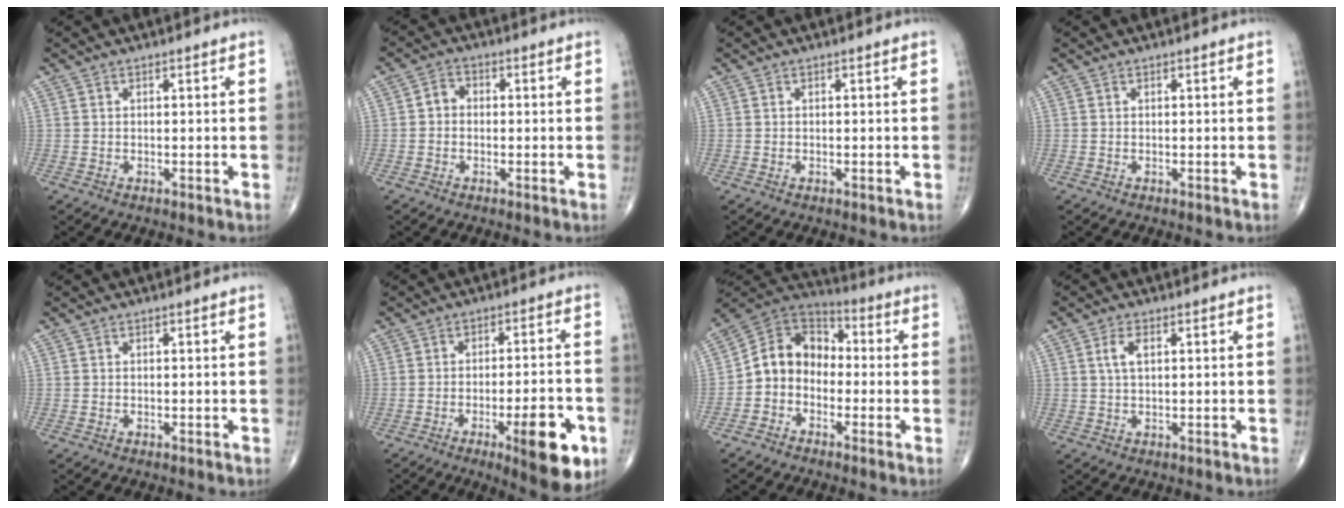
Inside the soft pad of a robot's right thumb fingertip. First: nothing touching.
{"total": 2.9, "force": [-0.3, 2.4, 1.5], "torque": [-0.011, 0.014, -0.016]}
{"total": 0.0}
{"total": 0.0}
{"total": 0.0}
{"total": 13.2, "force": [-5.6, 3.6, 11.4], "torque": [-0.138, 0.018, -0.071]}
{"total": 10.3, "force": [-2.2, 8.4, 5.5], "torque": [-0.069, 0.056, -0.057]}
{"total": 3.3, "force": [1.0, 1.6, 2.7], "torque": [-0.056, 0.005, 0.020]}